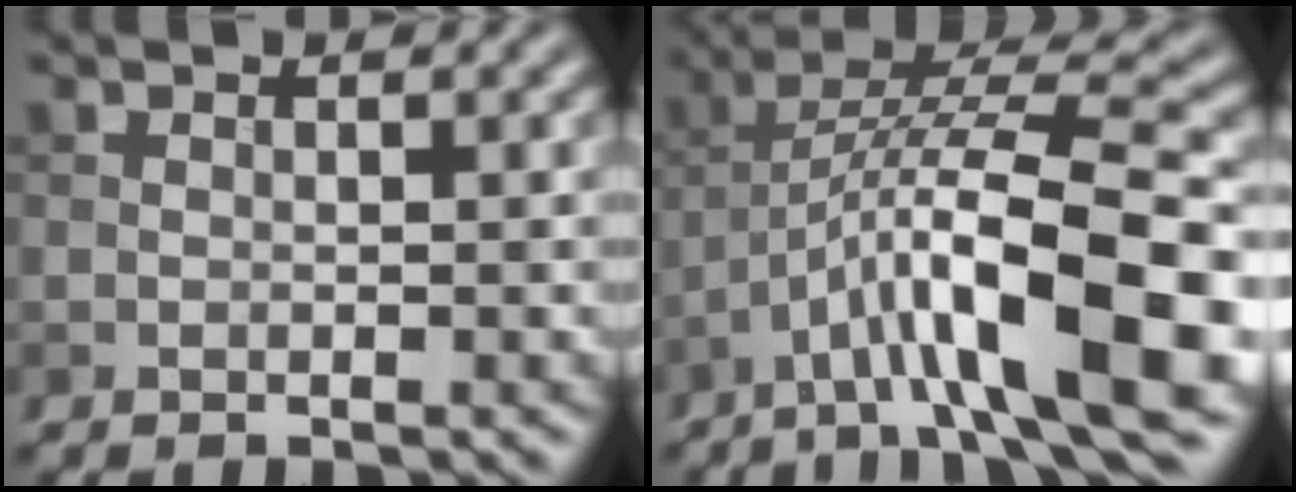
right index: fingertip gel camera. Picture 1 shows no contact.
{"total": 13.0, "force": [-4.6, 3.4, 11.7], "torque": [-0.194, 0.009, -0.070]}